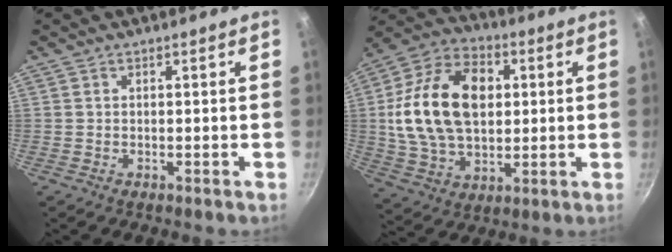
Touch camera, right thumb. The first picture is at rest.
{"total": 21.6, "force": [2.7, 14.5, 15.8], "torque": [-0.266, 0.010, 0.044]}